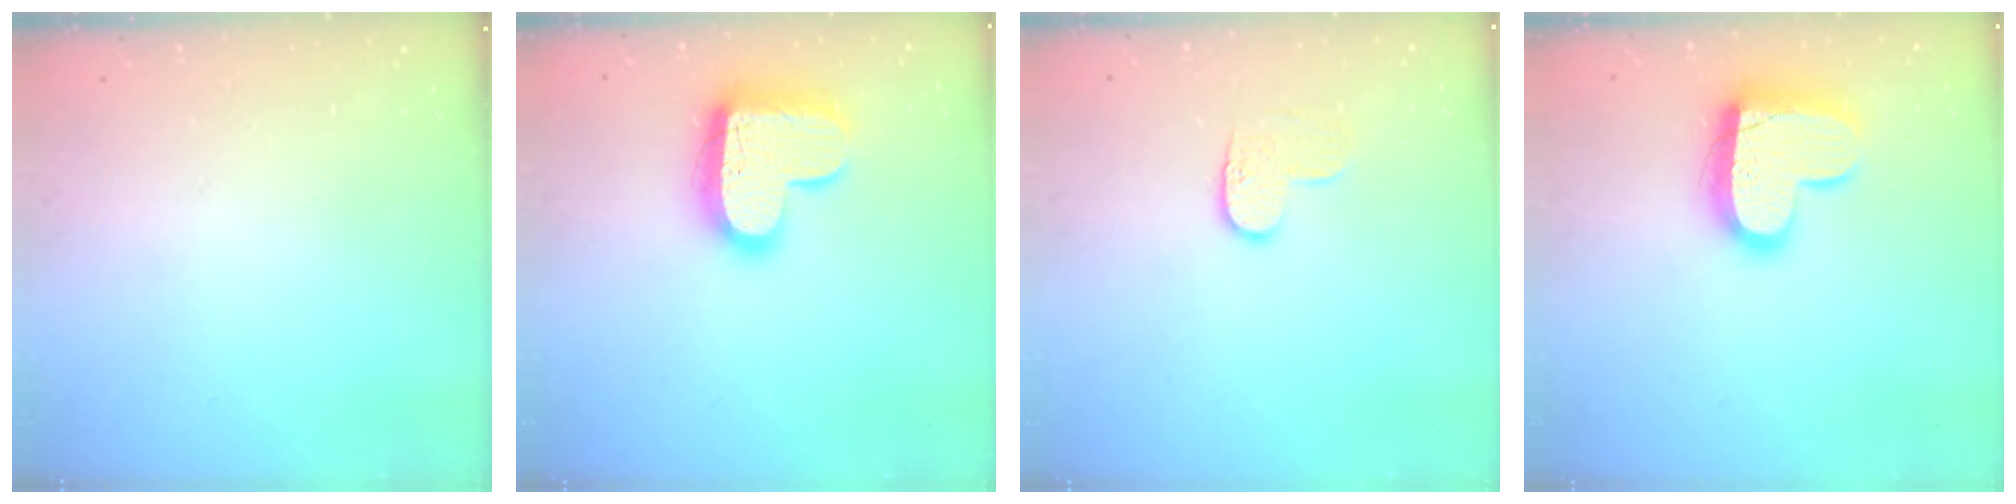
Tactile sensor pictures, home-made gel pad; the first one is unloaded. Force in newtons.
{"total": 17.2, "press": 17.1, "slide": 1.3}
{"total": 6.2, "press": 6.2, "slide": 0.3}
{"total": 15.7, "press": 15.6, "slide": 1.1}